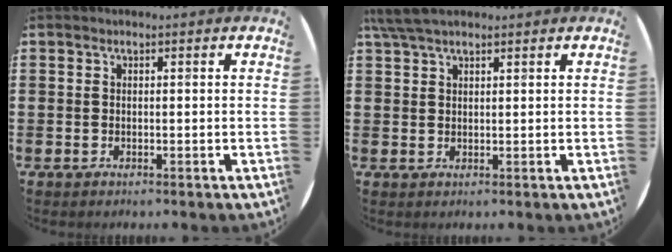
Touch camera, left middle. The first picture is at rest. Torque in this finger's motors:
{"motor_torque": [0.70, -0.60, 0.10, 0.02]}